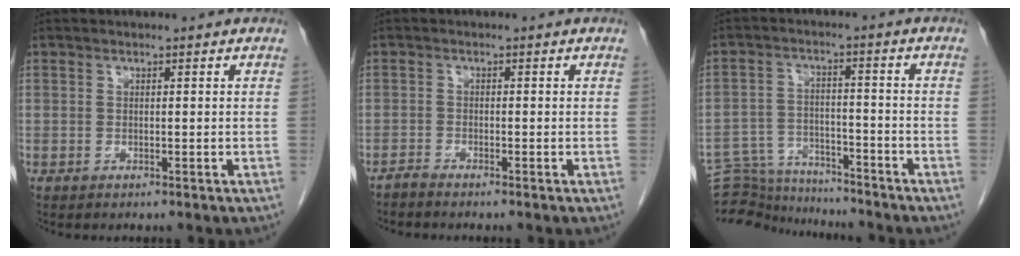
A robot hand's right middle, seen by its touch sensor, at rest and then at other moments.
{"total": 1.1, "force": [-1.1, -0.2, 0.1], "torque": [-0.004, -0.004, -0.023]}
{"total": 11.4, "force": [-11.2, 1.7, 1.2], "torque": [-0.024, 0.018, -0.180]}